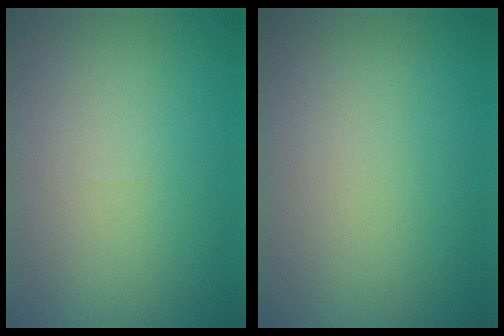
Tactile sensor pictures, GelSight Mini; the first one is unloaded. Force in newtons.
{"total": 0.0}